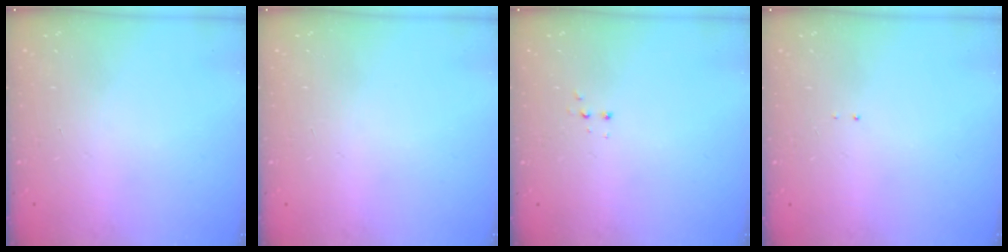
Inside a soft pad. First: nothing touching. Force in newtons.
{"total": 0.0}
{"total": 2.8, "press": 2.8, "slide": 0.5}
{"total": 0.7, "press": 0.7, "slide": 0.1}